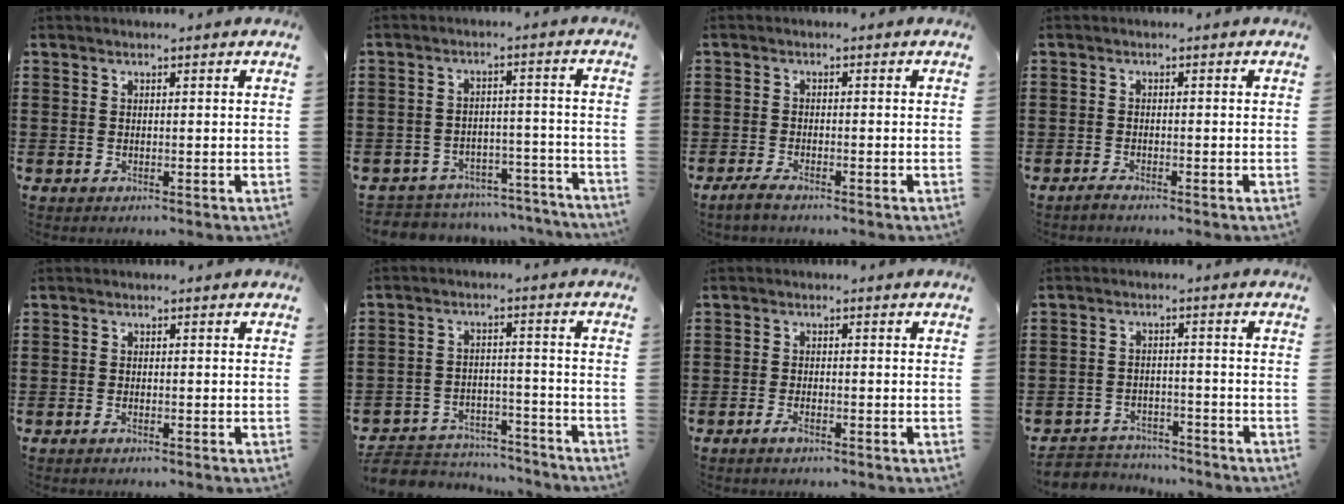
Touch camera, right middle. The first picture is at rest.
{"total": 4.8, "force": [-4.8, 0.9, 0.0], "torque": [-0.003, 0.013, -0.099]}
{"total": 1.8, "force": [-1.4, 0.3, 1.1], "torque": [-0.026, 0.000, -0.029]}
{"total": 0.9, "force": [-0.8, 0.0, 0.4], "torque": [-0.009, -0.004, -0.015]}
{"total": 0.8, "force": [-0.6, 0.1, 0.5], "torque": [-0.013, -0.006, -0.009]}
{"total": 5.6, "force": [-5.4, 1.2, 0.6], "torque": [-0.021, 0.009, -0.113]}
{"total": 2.0, "force": [-1.4, 0.5, 1.4], "torque": [-0.040, -0.006, -0.030]}
{"total": 3.5, "force": [-3.4, 0.8, -0.1], "torque": [-0.005, 0.001, -0.074]}